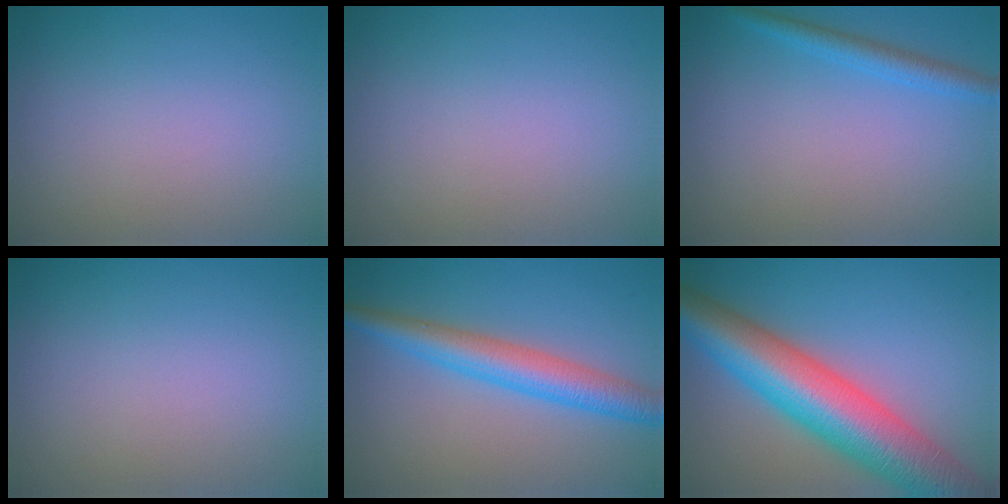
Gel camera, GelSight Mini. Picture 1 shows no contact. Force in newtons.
{"total": 0.0}
{"total": 2.2, "press": 2.2, "slide": 0.1}
{"total": 0.0}
{"total": 4.9, "press": 4.9, "slide": 0.1}
{"total": 11.7, "press": 11.7, "slide": 0.6}